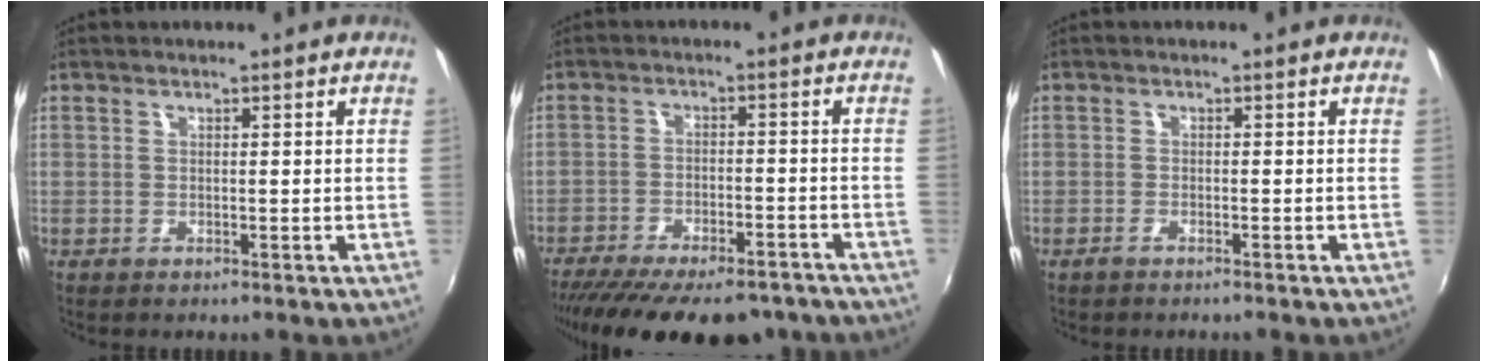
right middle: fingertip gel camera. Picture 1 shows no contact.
{"total": 21.0, "force": [-17.1, 6.7, 10.1], "torque": [-0.200, -0.030, -0.233]}
{"total": 1.6, "force": [-1.4, 0.4, 0.7], "torque": [-0.023, -0.001, -0.030]}